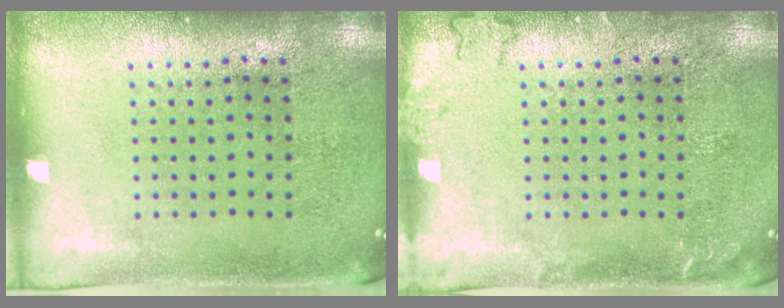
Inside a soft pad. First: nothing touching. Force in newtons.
{"total": 1.3, "press": 1.3, "slide": 0.3}